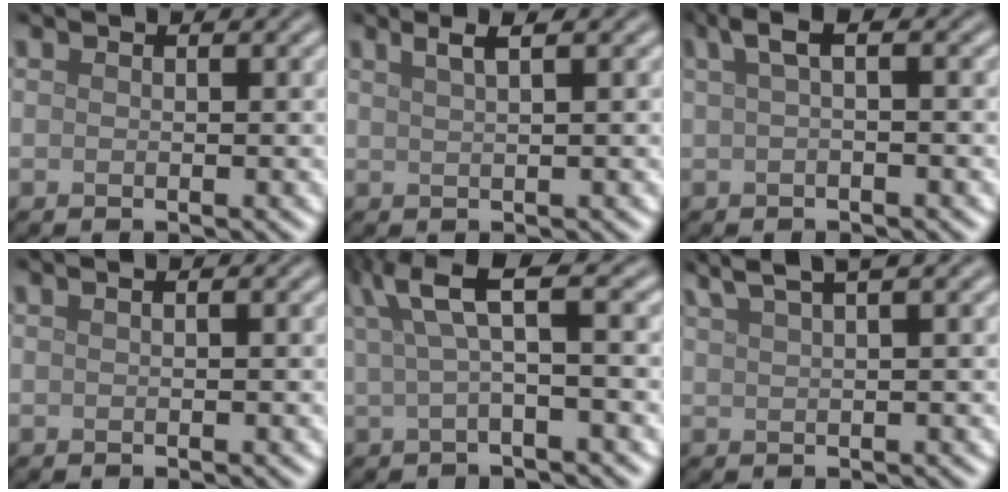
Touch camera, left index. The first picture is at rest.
{"total": 2.6, "force": [1.5, 0.8, 1.9], "torque": [-0.014, 0.006, 0.010]}
{"total": 2.4, "force": [0.8, 0.6, 2.2], "torque": [-0.038, 0.009, 0.012]}
{"total": 0.8, "force": [0.3, 0.3, 0.7], "torque": [-0.009, 0.003, -0.002]}
{"total": 4.5, "force": [1.8, 0.8, 4.0], "torque": [-0.073, 0.017, 0.032]}
{"total": 4.7, "force": [3.5, 0.9, 3.0], "torque": [-0.041, 0.018, 0.049]}